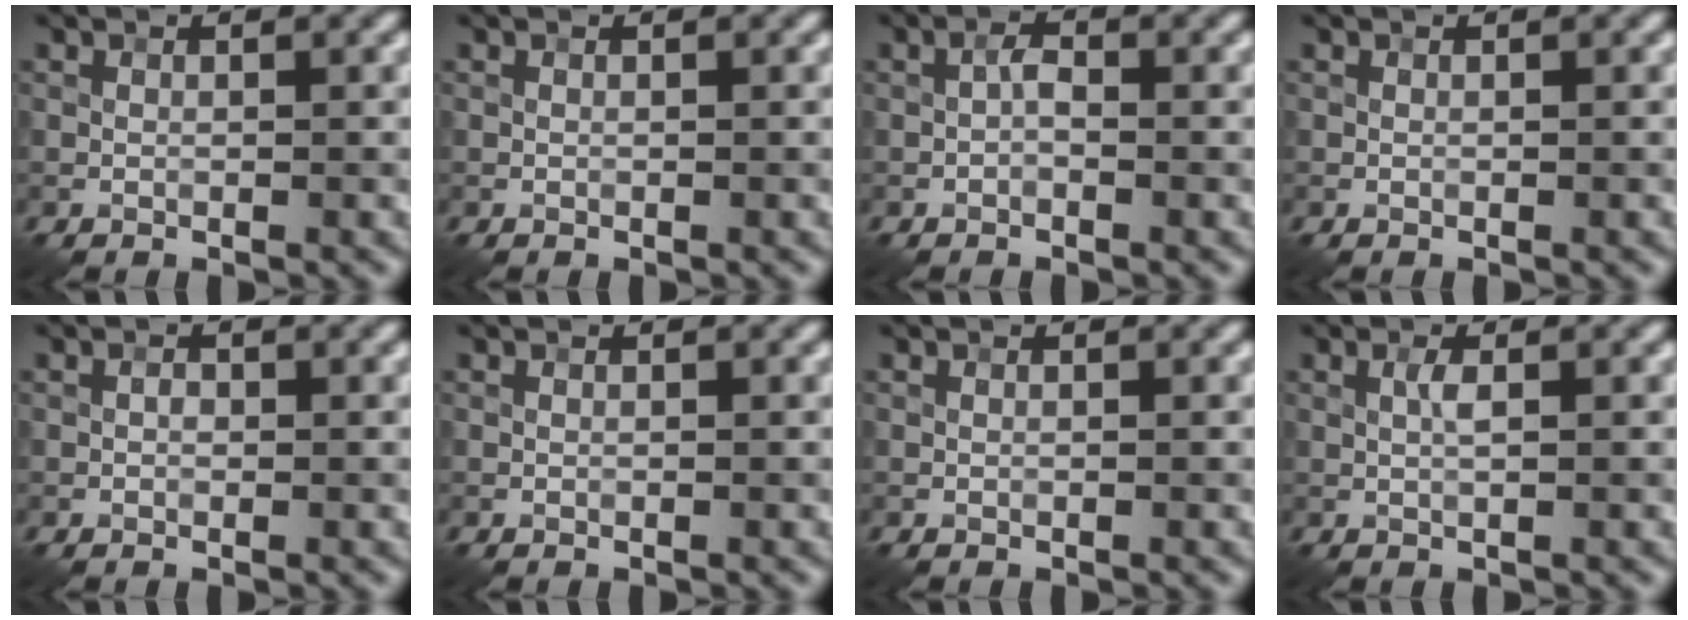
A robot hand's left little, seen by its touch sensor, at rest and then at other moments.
{"total": 0.0}
{"total": 1.1, "force": [-0.4, 0.5, 0.9], "torque": [-0.015, 0.003, -0.009]}
{"total": 0.0}
{"total": 0.6, "force": [-0.1, 0.5, 0.4], "torque": [-0.003, 0.000, -0.004]}
{"total": 0.0}
{"total": 0.0}
{"total": 1.0, "force": [0.2, 0.2, 1.0], "torque": [-0.020, 0.003, 0.004]}